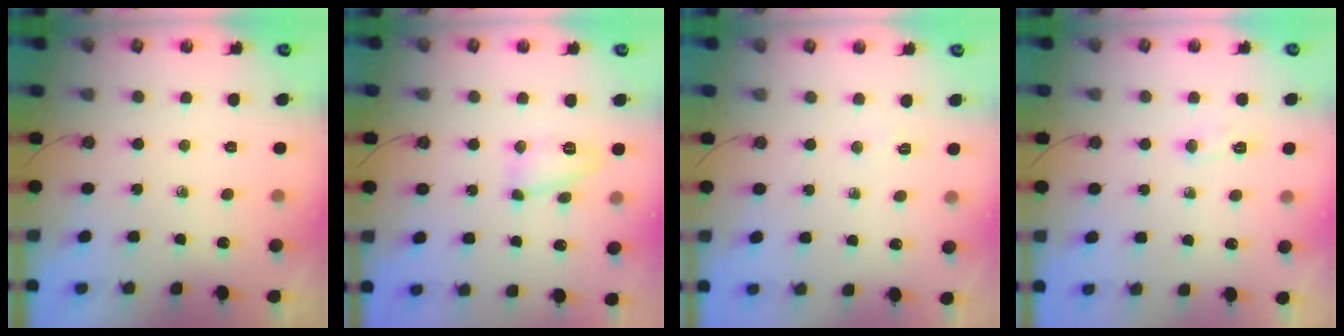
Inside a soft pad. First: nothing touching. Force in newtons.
{"total": 7.9, "press": 7.9, "slide": 0.5}
{"total": 5.7, "press": 2.4, "slide": 5.2}
{"total": 14.3, "press": 4.9, "slide": 13.4}